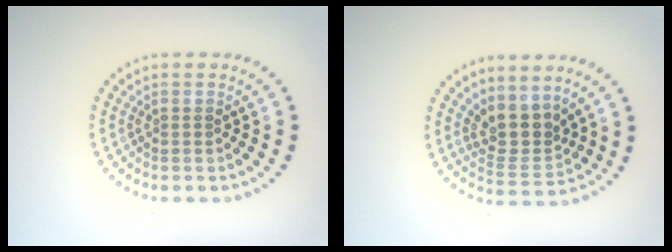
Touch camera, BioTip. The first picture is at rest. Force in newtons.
{"total": 3.3, "press": 2.5, "slide": 2.2}